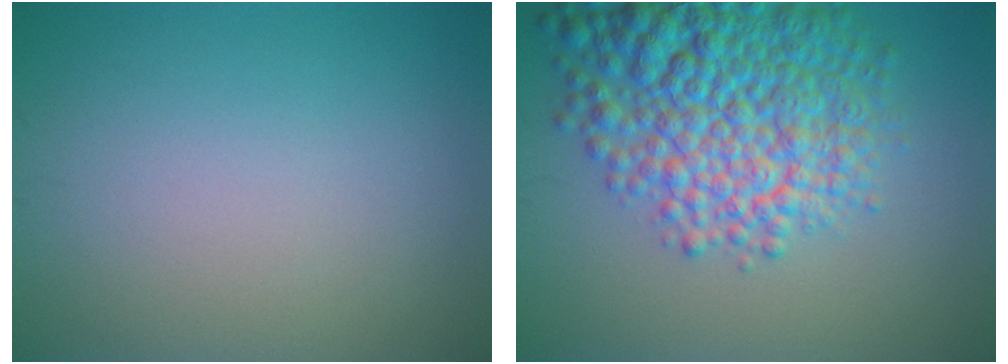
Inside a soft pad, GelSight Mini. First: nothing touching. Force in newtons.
{"total": 9.7, "press": 9.7, "slide": 0.4}